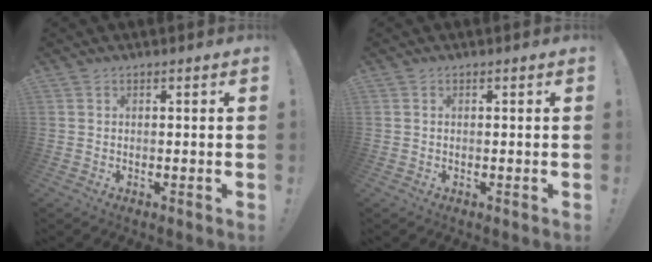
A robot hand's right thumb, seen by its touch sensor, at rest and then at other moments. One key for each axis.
{"total": 0.0}